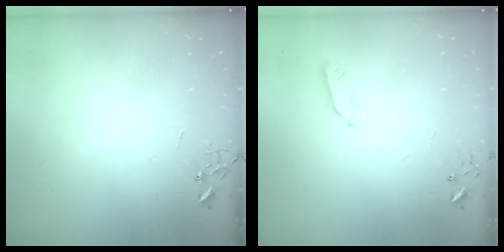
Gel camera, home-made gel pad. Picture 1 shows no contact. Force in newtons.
{"total": 3.9, "press": 3.9, "slide": 0.6}